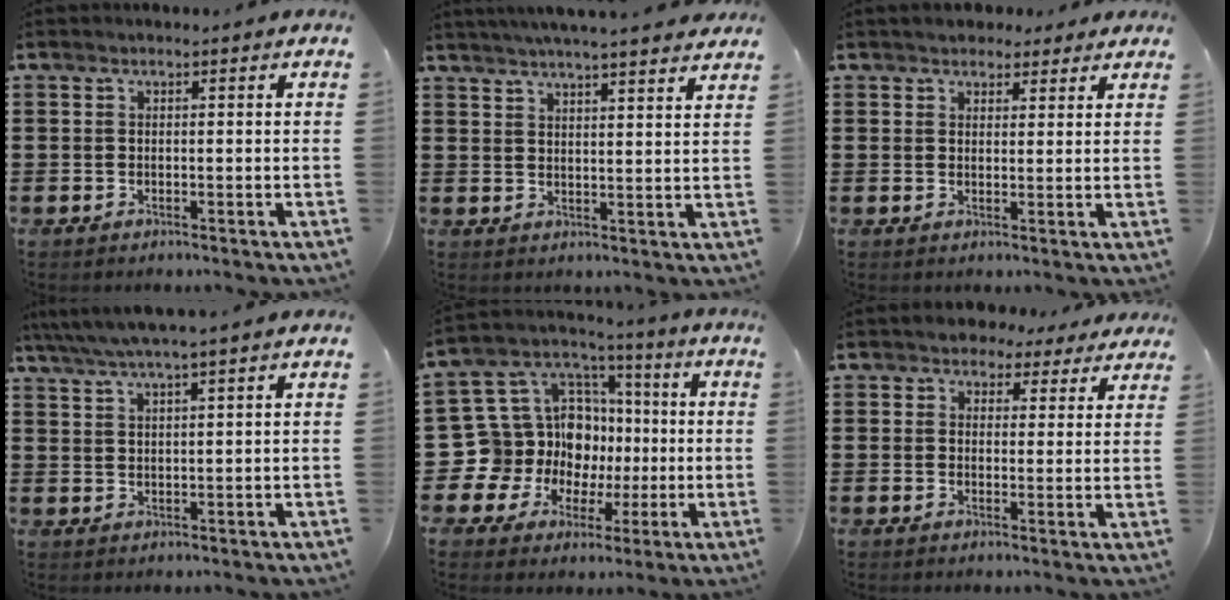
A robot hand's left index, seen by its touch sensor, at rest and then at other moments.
{"total": 4.4, "force": [4.1, -0.5, 1.5], "torque": [-0.042, -0.015, 0.072]}
{"total": 2.7, "force": [2.3, 1.4, 0.3], "torque": [-0.015, 0.004, 0.043]}
{"total": 3.7, "force": [3.0, -0.5, 2.1], "torque": [-0.049, -0.007, 0.052]}
{"total": 14.2, "force": [-1.6, 13.6, 4.0], "torque": [-0.120, -0.021, 0.000]}
{"total": 3.5, "force": [2.9, 1.9, 0.7], "torque": [-0.020, -0.002, 0.052]}